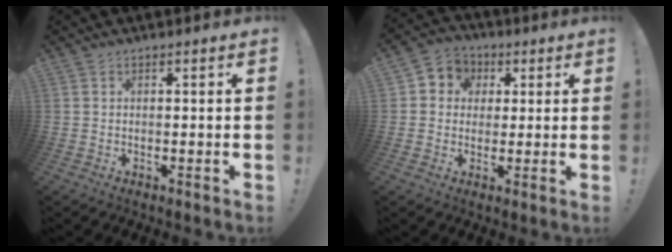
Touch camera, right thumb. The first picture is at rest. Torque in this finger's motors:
{"motor_torque": [0.55, 0.45, 0.14, -0.06, 0.04]}